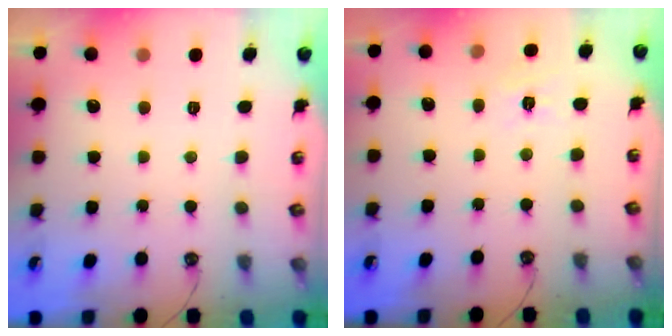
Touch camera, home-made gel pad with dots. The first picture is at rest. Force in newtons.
{"total": 4.1, "press": 4.1, "slide": 0.1}